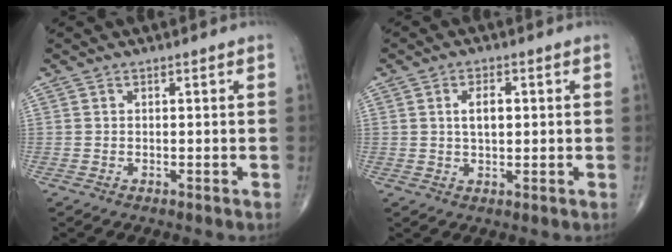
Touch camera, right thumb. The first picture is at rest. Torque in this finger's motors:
{"motor_torque": [0.59, 0.93, 0.72, 0.27, 0.02]}